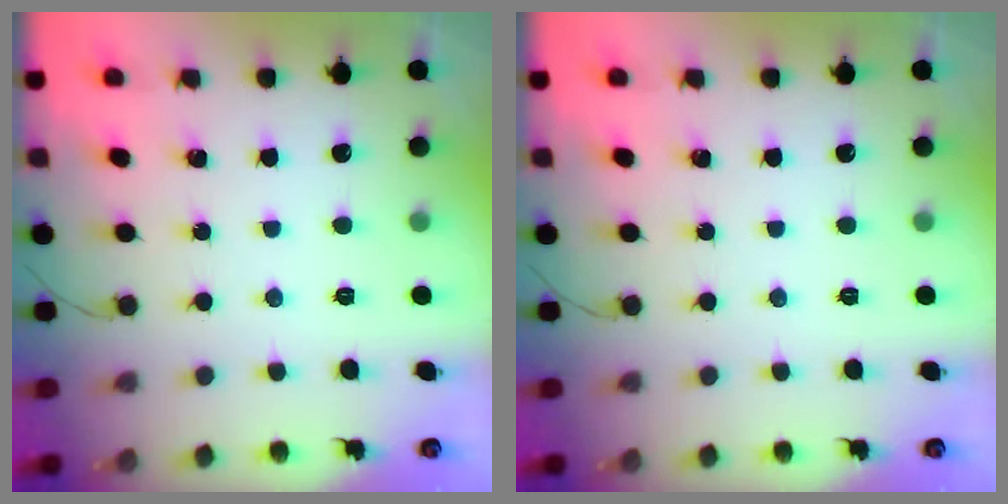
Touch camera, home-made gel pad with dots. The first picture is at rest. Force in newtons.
{"total": 0.0}